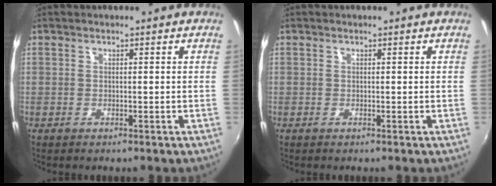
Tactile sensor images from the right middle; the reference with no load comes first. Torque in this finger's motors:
{"motor_torque": [-0.02, -0.02, 0.00, 0.00]}